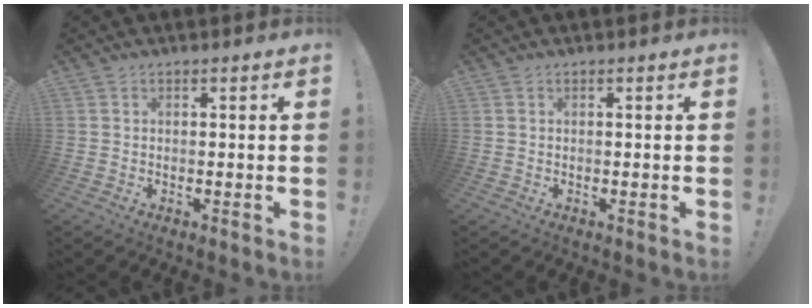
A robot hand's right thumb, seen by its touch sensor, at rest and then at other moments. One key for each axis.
{"total": 0.0}